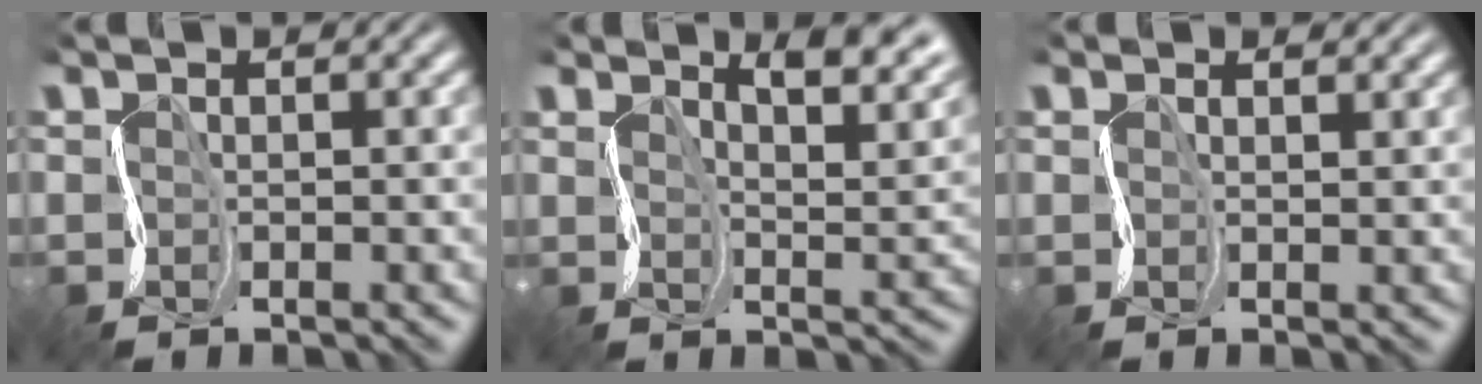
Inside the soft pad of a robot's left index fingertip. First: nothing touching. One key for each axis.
{"total": 5.7, "fx": 4.2, "fy": 2.1, "fz": 3.3, "tx": -0.033, "ty": 0.015, "tz": 0.053}
{"total": 1.3, "fx": 1.1, "fy": 0.5, "fz": -0.4, "tx": 0.015, "ty": 0.007, "tz": 0.016}